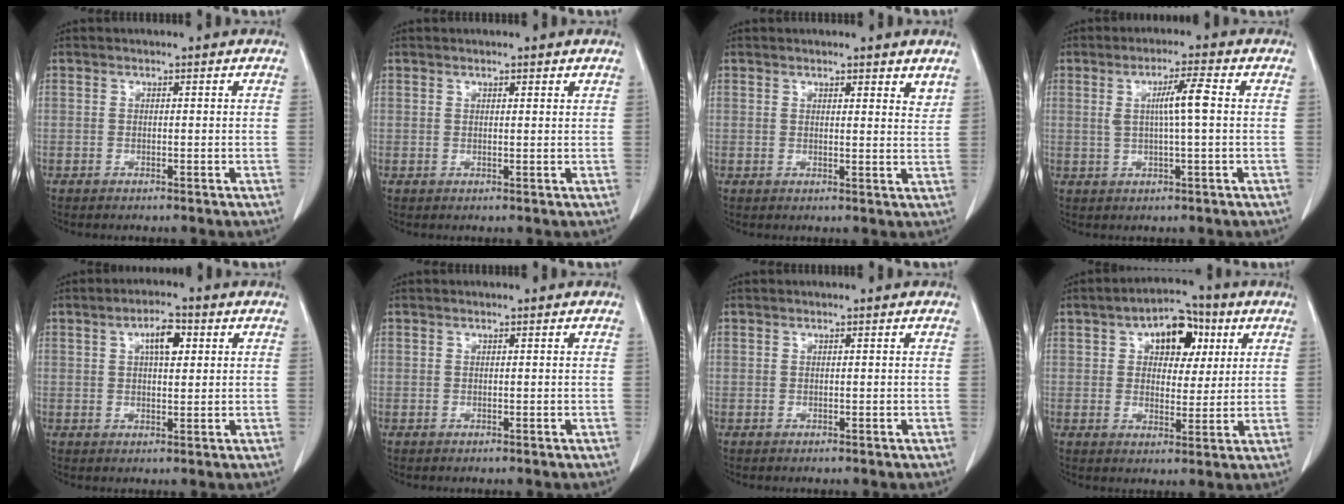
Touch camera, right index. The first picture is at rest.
{"total": 1.3, "force": [0.8, 0.5, 0.8], "torque": [-0.020, 0.001, 0.014]}
{"total": 4.1, "force": [3.1, 1.4, 2.4], "torque": [-0.032, -0.005, 0.043]}
{"total": 5.6, "force": [0.8, 0.5, 5.5], "torque": [-0.100, 0.006, 0.015]}
{"total": 5.4, "force": [1.9, 2.3, 4.6], "torque": [-0.083, 0.010, 0.034]}
{"total": 0.0}
{"total": 0.0}
{"total": 11.5, "force": [4.2, 6.8, 8.2], "torque": [-0.136, 0.033, 0.070]}